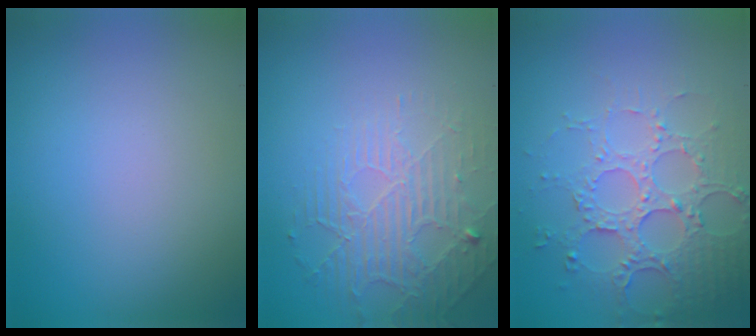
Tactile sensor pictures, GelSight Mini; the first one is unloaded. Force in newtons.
{"total": 2.6, "press": 2.0, "slide": 1.7}
{"total": 4.4, "press": 4.3, "slide": 0.9}